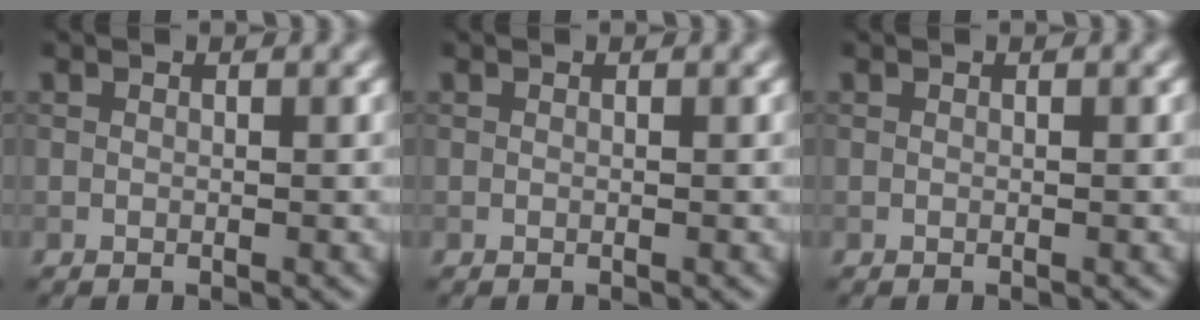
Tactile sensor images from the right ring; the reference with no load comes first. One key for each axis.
{"total": 0.0}
{"total": 0.0}